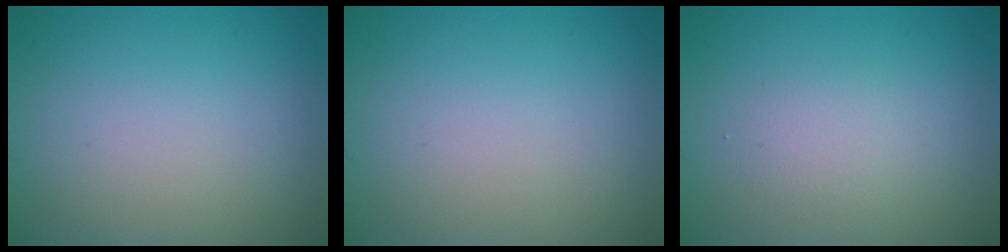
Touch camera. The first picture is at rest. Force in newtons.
{"total": 0.0}
{"total": 1.7, "press": 1.7, "slide": 0.2}